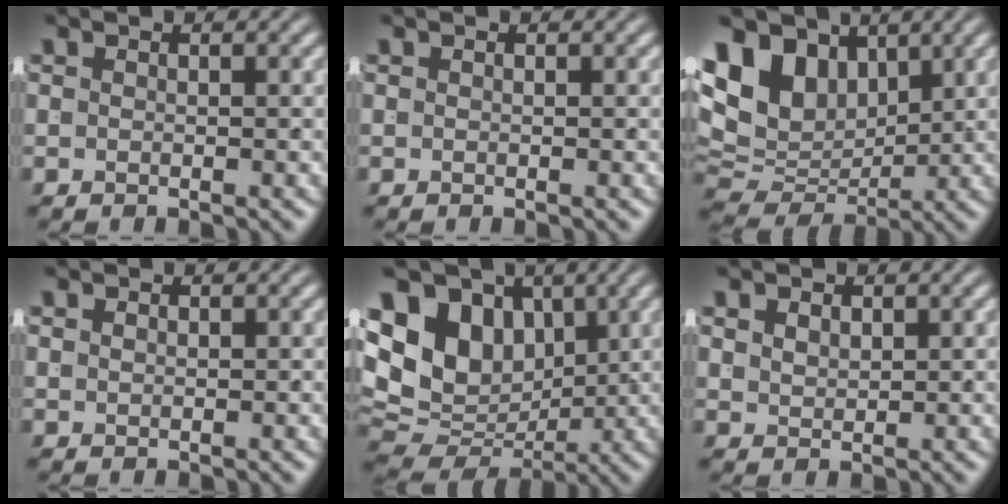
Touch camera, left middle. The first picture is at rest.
{"total": 0.0}
{"total": 12.3, "force": [2.1, 9.7, 7.4], "torque": [-0.147, -0.029, 0.047]}
{"total": 0.5, "force": [0.3, -0.5, 0.1], "torque": [0.004, -0.003, 0.011]}
{"total": 14.6, "force": [1.7, 11.7, 8.5], "torque": [-0.155, -0.023, 0.030]}
{"total": 1.0, "force": [0.8, 0.1, 0.6], "torque": [-0.008, -0.011, 0.031]}